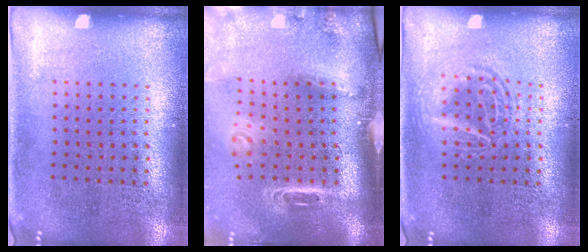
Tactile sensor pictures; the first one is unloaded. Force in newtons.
{"total": 3.1, "press": 2.1, "slide": 2.3}
{"total": 2.6, "press": 2.6, "slide": 0.3}